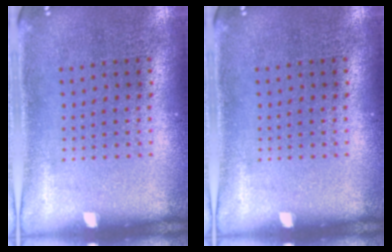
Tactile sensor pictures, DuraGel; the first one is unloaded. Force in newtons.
{"total": 0.0}